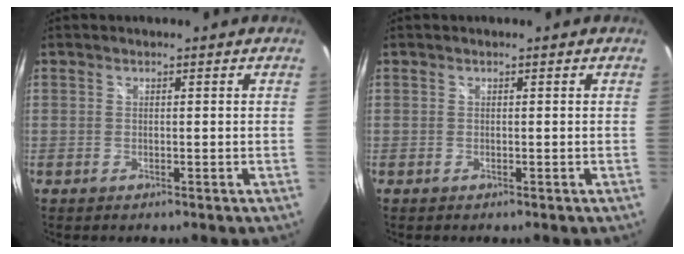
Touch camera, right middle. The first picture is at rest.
{"total": 0.0}